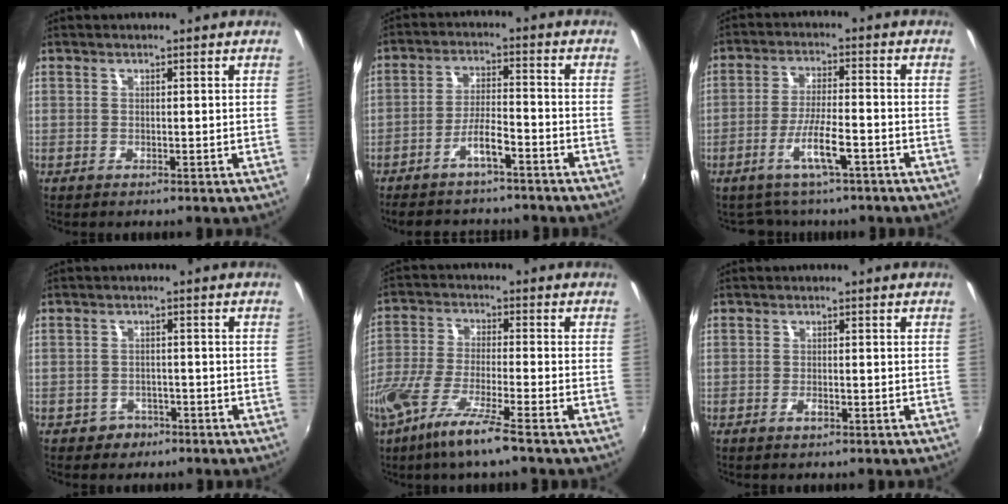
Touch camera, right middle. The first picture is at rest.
{"total": 9.8, "force": [-7.9, 2.7, 5.2], "torque": [-0.108, 0.004, -0.128]}
{"total": 7.1, "force": [-4.6, 2.0, 5.0], "torque": [-0.101, -0.005, -0.078]}
{"total": 3.6, "force": [-2.2, 2.8, 0.3], "torque": [-0.016, 0.005, -0.032]}
{"total": 11.0, "force": [-7.0, 0.7, 8.4], "torque": [-0.174, -0.026, -0.139]}
{"total": 1.2, "force": [-0.7, 0.6, 0.8], "torque": [-0.016, -0.002, -0.013]}